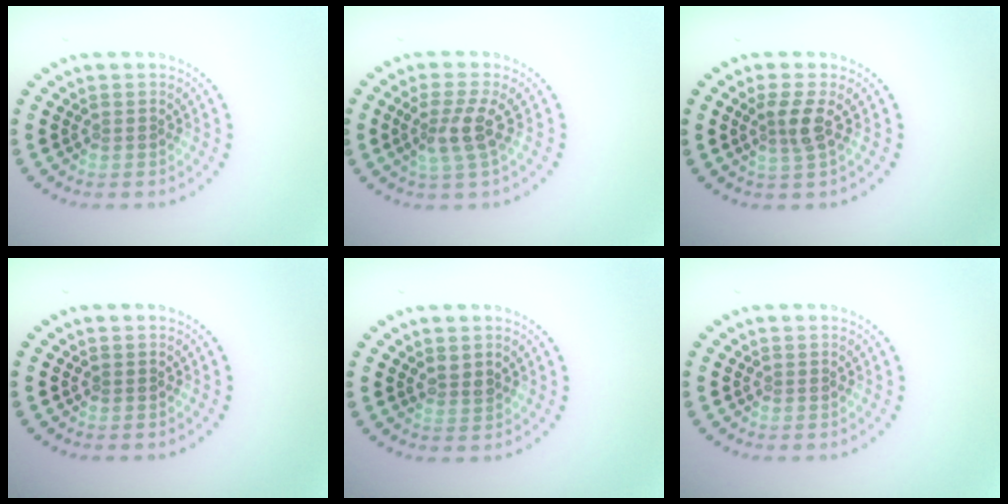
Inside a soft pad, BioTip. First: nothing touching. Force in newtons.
{"total": 2.7, "press": 2.2, "slide": 1.7}
{"total": 2.3, "press": 1.9, "slide": 1.4}
{"total": 0.0}
{"total": 1.1, "press": 1.0, "slide": 0.4}
{"total": 0.0}